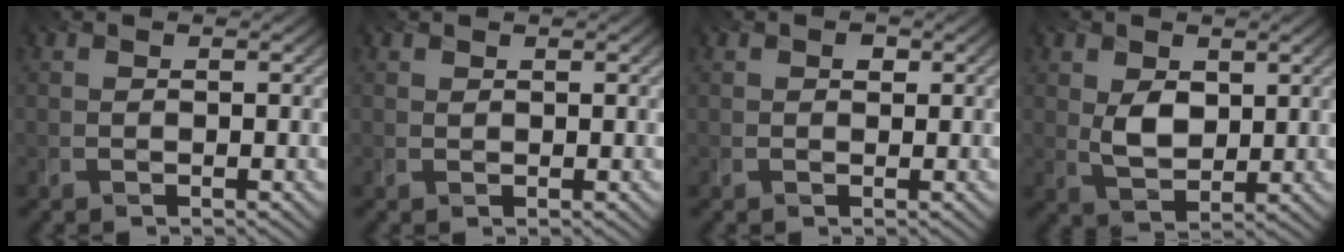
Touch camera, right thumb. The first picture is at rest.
{"total": 0.6, "force": [0.6, 0.1, -0.1], "torque": [0.000, -0.001, 0.013]}
{"total": 1.0, "force": [0.5, 0.7, 0.5], "torque": [-0.005, 0.001, 0.008]}
{"total": 4.5, "force": [1.3, 3.0, 3.1], "torque": [-0.069, -0.006, 0.029]}